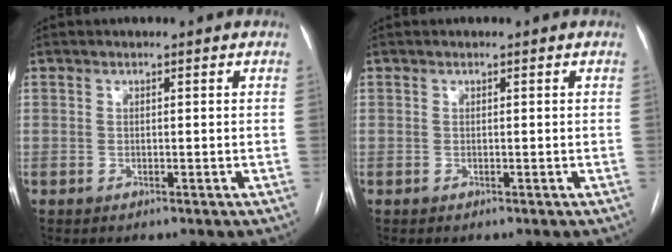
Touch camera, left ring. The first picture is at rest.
{"total": 0.0}